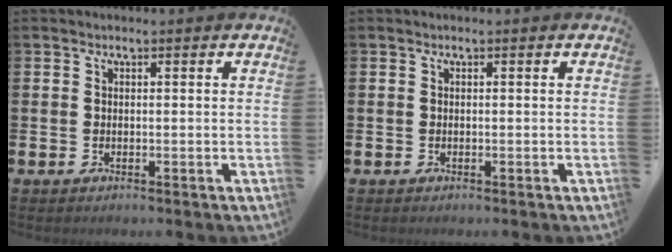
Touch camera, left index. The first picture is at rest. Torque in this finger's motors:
{"motor_torque": [-0.22, 0.05, -0.03, -0.01]}